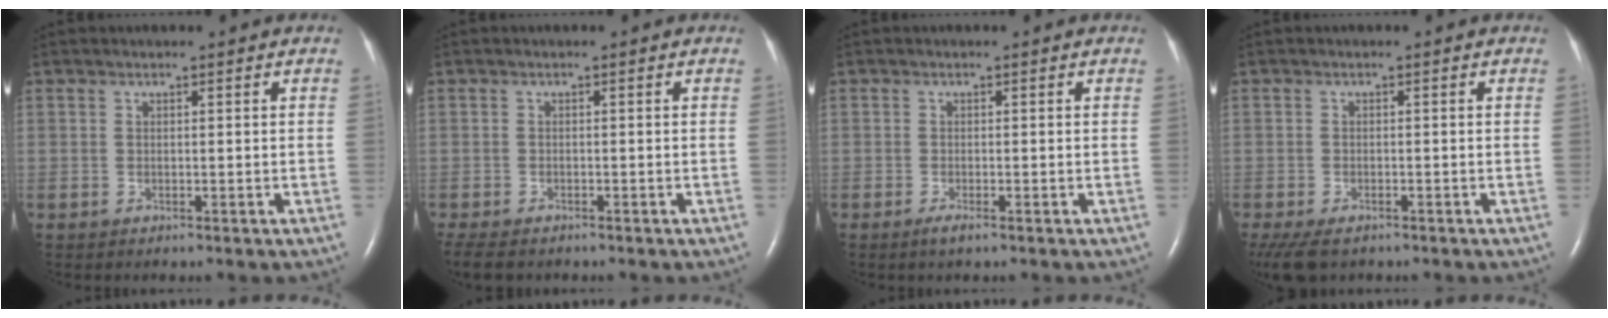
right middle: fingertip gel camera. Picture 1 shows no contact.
{"total": 5.1, "force": [-4.1, 2.0, 2.4], "torque": [-0.041, -0.012, -0.063]}
{"total": 1.3, "force": [-0.8, 0.1, 1.0], "torque": [-0.025, -0.005, -0.017]}
{"total": 6.9, "force": [-4.8, 3.3, 3.7], "torque": [-0.082, -0.013, -0.078]}